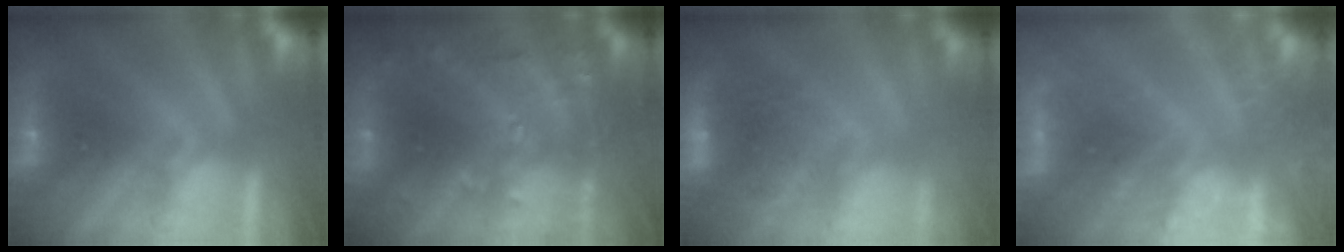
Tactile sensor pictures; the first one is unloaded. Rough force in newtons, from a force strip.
{"total": 7.3}
{"total": 7.3}
{"total": 7.5}